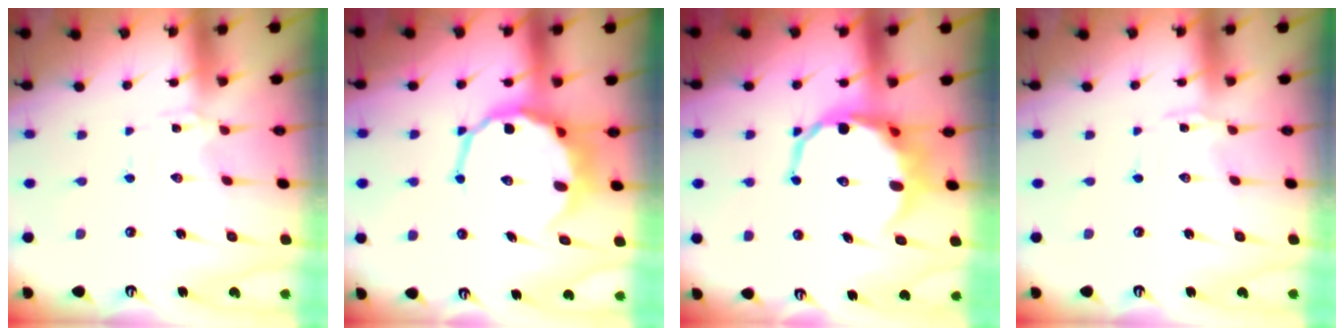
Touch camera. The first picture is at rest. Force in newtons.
{"total": 13.3, "press": 12.8, "slide": 3.8}
{"total": 13.0, "press": 12.7, "slide": 3.0}
{"total": 0.6, "press": 0.6, "slide": 0.1}